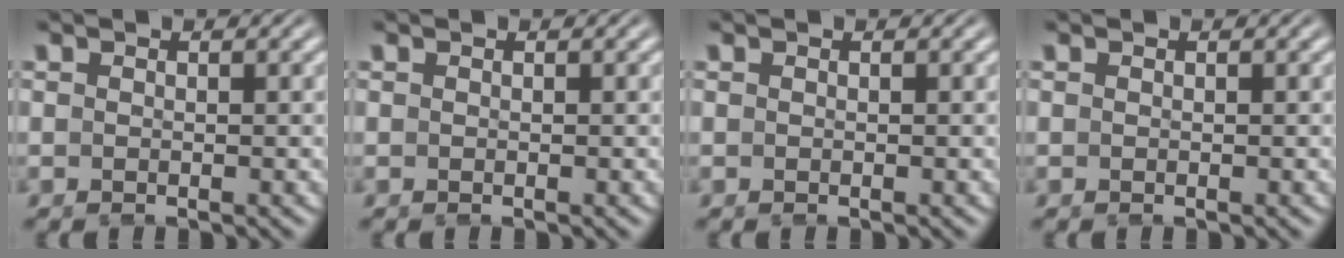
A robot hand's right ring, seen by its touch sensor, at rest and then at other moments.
{"total": 0.0}
{"total": 0.0}
{"total": 0.0}